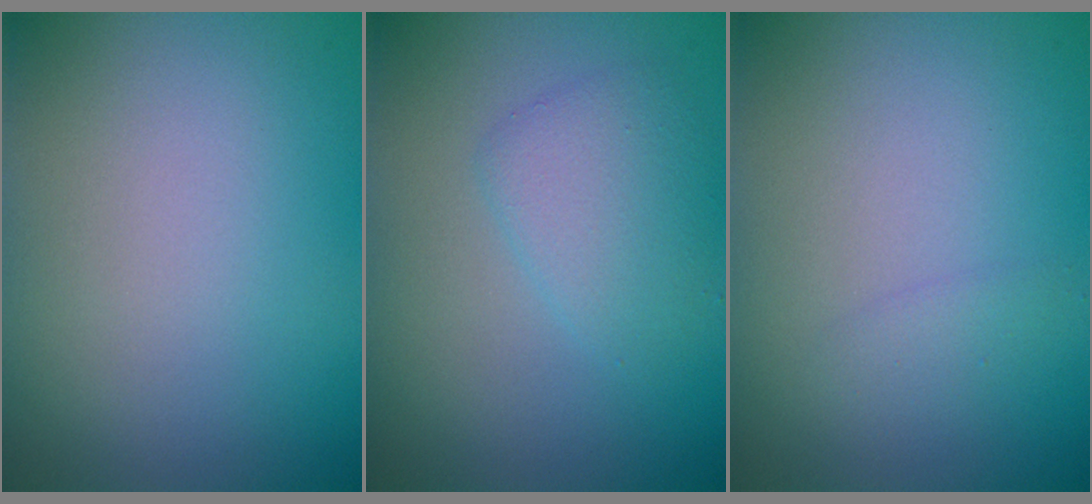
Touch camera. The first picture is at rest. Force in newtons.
{"total": 2.4, "press": 2.4, "slide": 0.1}
{"total": 0.9, "press": 0.9, "slide": 0.1}